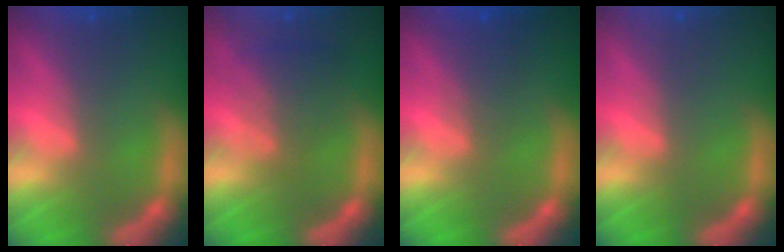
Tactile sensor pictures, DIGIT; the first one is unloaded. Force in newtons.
{"total": 3.5}
{"total": 2.5}
{"total": 0.0}